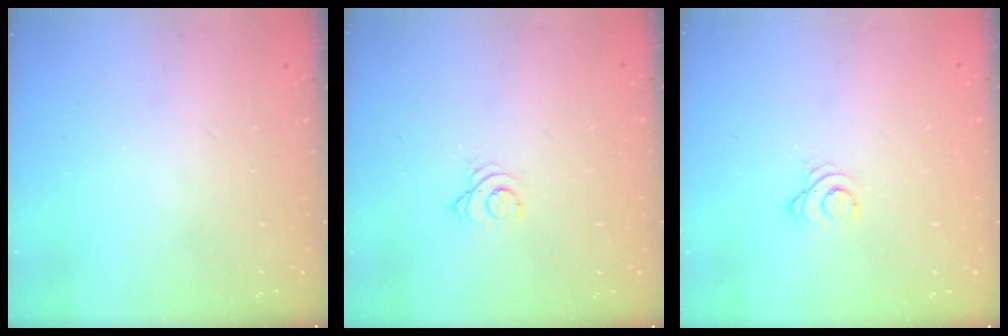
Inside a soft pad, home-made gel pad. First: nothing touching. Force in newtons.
{"total": 2.8, "press": 2.8, "slide": 0.3}
{"total": 2.8, "press": 2.8, "slide": 0.3}